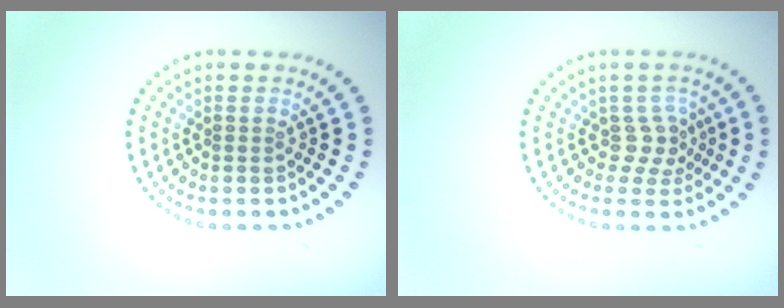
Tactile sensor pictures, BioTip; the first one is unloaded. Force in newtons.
{"total": 2.0, "press": 1.5, "slide": 1.4}